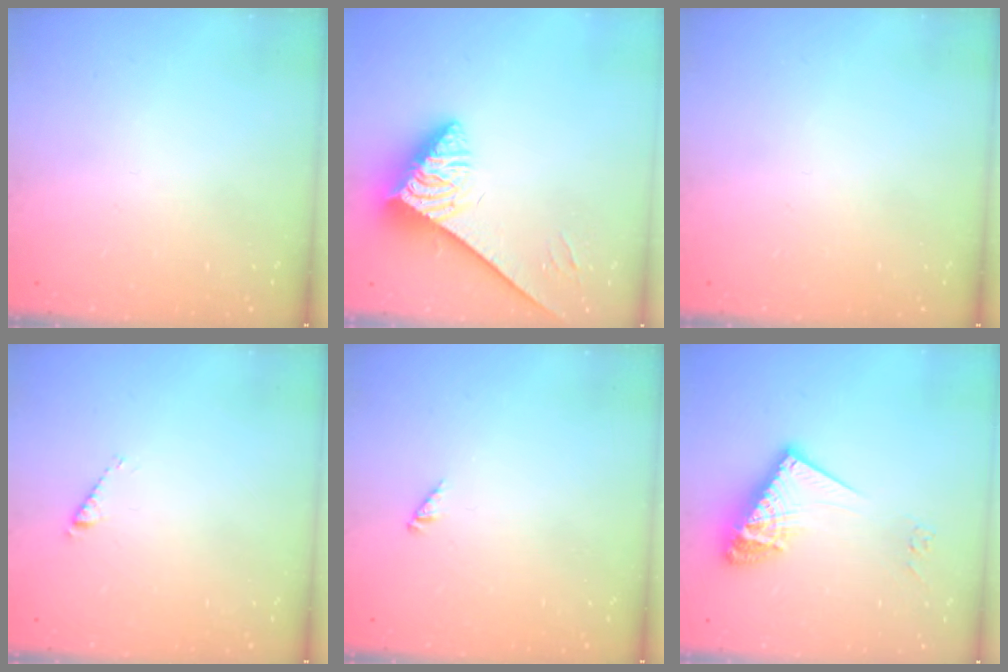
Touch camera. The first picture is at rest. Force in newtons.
{"total": 3.8, "press": 3.8, "slide": 0.5}
{"total": 0.0}
{"total": 2.7, "press": 2.7, "slide": 0.2}
{"total": 0.0}
{"total": 15.1, "press": 15.1, "slide": 1.3}